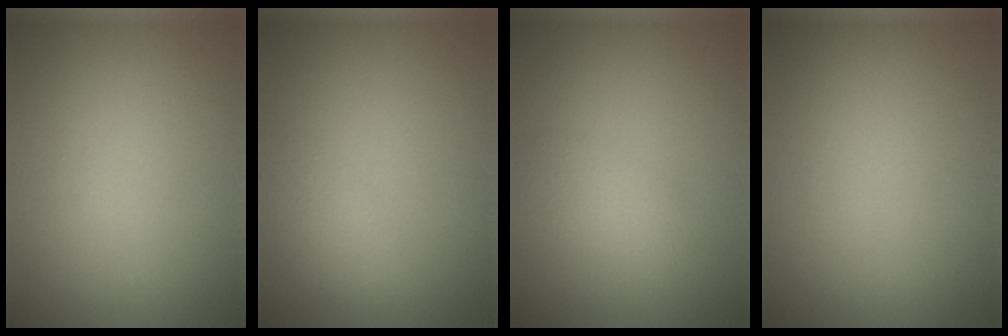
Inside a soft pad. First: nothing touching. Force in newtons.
{"total": 2.7, "press": 2.7, "slide": 0.2}
{"total": 2.1, "press": 2.1, "slide": 0.0}
{"total": 0.0}